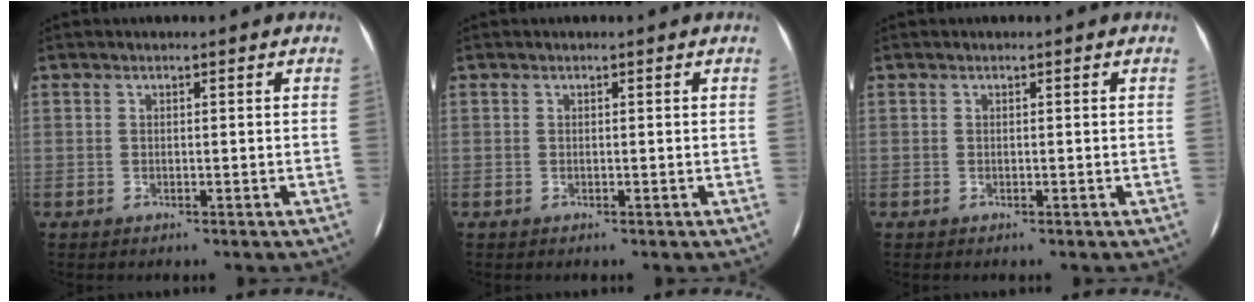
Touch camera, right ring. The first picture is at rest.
{"total": 0.0}
{"total": 0.0}